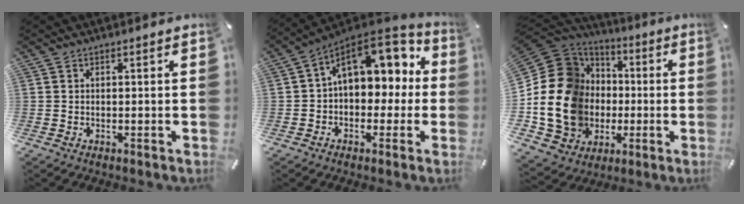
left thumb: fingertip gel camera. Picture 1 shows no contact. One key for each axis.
{"total": 13.8, "fx": 4.8, "fy": 9.4, "fz": 9.0, "tx": -0.129, "ty": -0.024, "tz": 0.089}
{"total": 21.2, "fx": -2.2, "fy": 18.0, "fz": 11.1, "tx": -0.248, "ty": 0.001, "tz": -0.018}